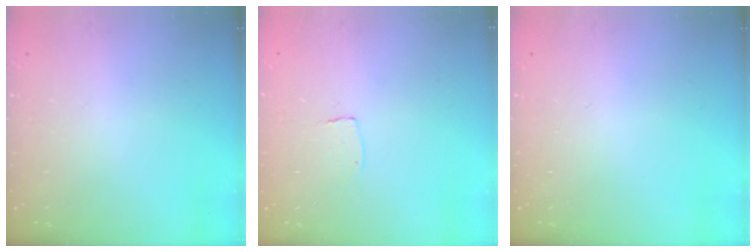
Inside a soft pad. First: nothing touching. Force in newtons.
{"total": 2.6, "press": 2.6, "slide": 0.1}
{"total": 0.0}